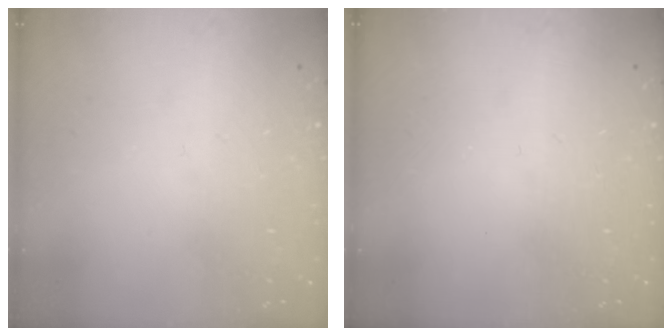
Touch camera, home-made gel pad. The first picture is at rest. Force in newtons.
{"total": 0.0}